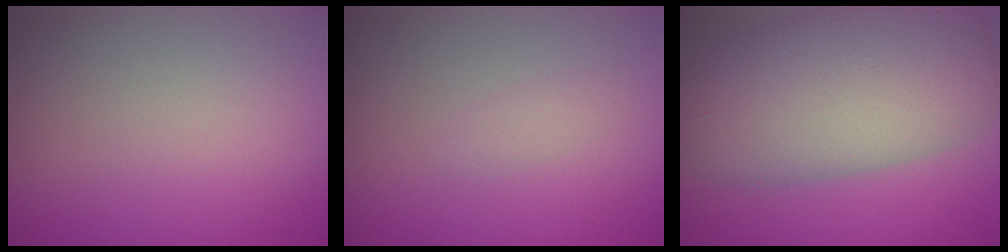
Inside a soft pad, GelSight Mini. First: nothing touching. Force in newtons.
{"total": 0.8, "press": 0.8, "slide": 0.1}
{"total": 11.8, "press": 11.8, "slide": 0.5}